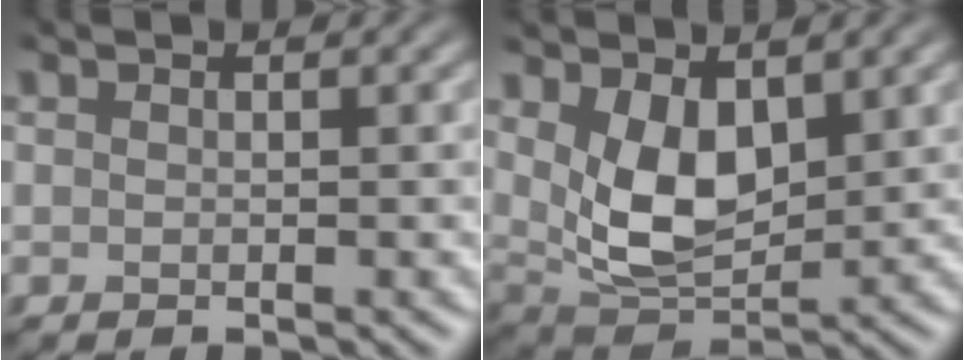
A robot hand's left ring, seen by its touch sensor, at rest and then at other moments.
{"total": 5.6, "force": [1.1, 3.0, 4.6], "torque": [-0.089, -0.016, 0.027]}